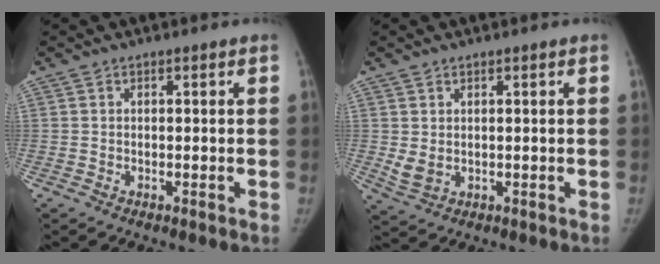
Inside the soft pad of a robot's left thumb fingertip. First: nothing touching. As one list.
[{"total": 3.1, "force": [0.6, 2.2, 2.1], "torque": [-0.040, -0.012, 0.022]}]